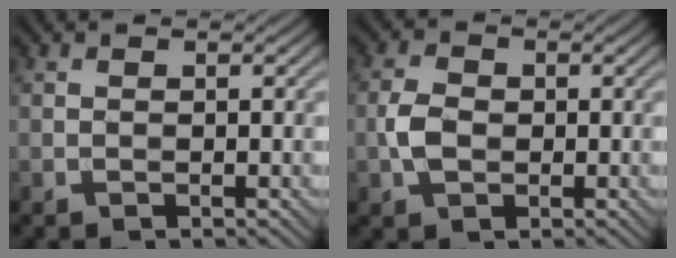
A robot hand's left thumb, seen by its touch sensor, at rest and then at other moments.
{"total": 3.4, "force": [-0.5, 2.5, 2.3], "torque": [-0.055, 0.001, -0.014]}